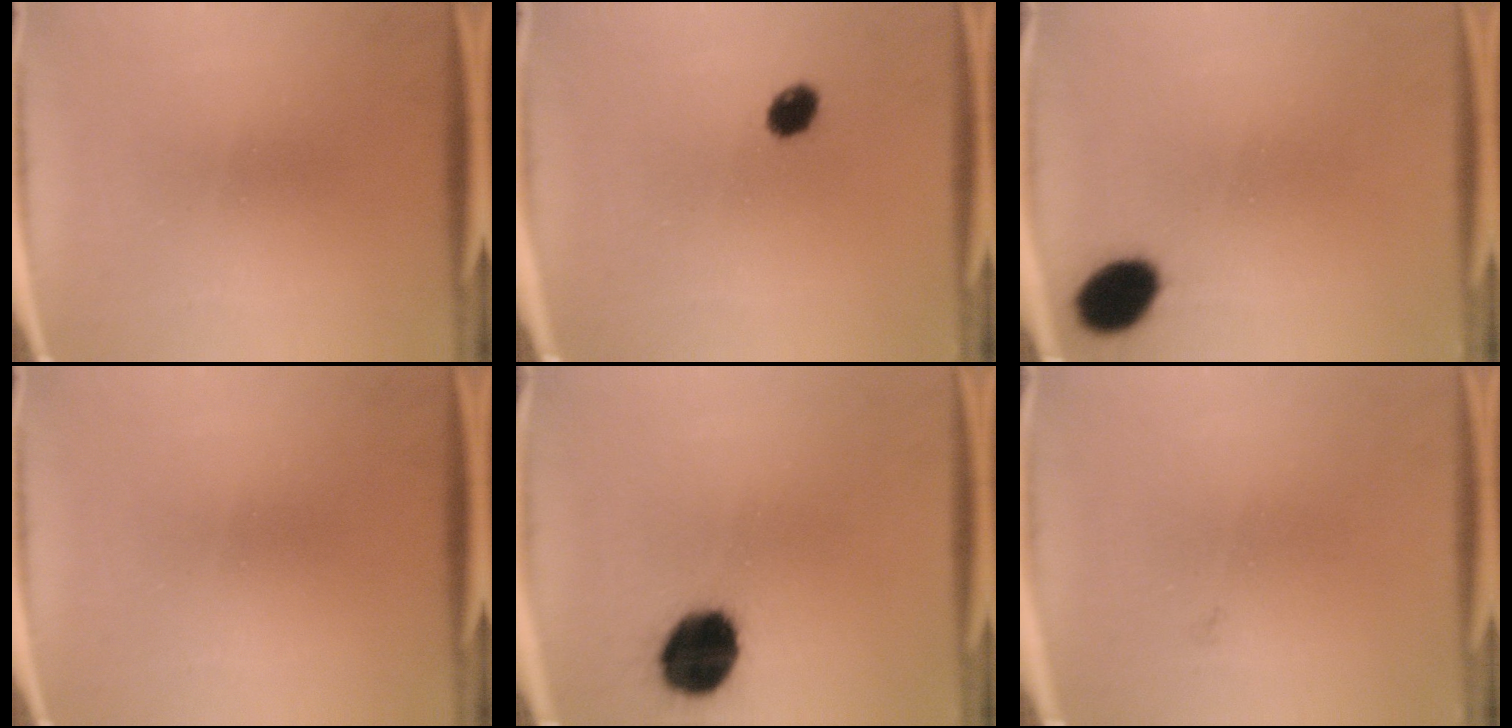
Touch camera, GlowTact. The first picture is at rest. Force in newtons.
{"total": 4.0}
{"total": 8.6}
{"total": 0.0}
{"total": 14.4}
{"total": 0.7}